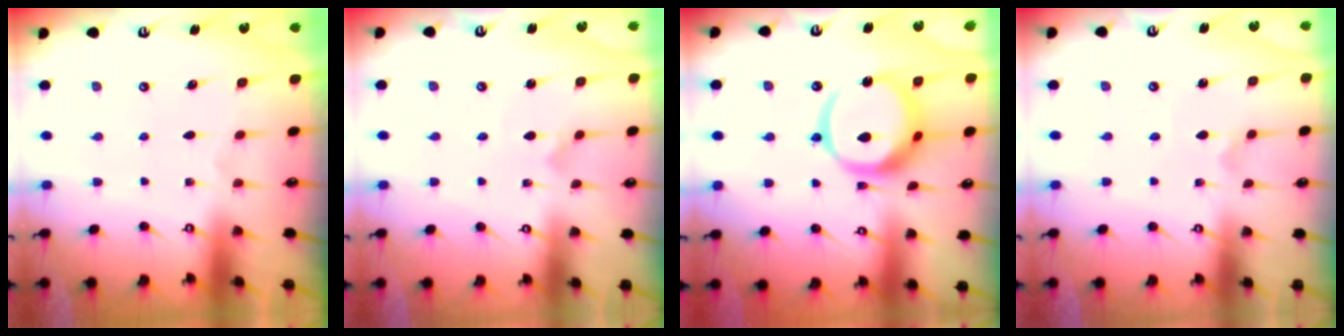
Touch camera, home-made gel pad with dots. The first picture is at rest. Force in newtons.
{"total": 1.4, "press": 1.4, "slide": 0.1}
{"total": 14.8, "press": 14.7, "slide": 1.6}
{"total": 1.5, "press": 1.4, "slide": 0.4}